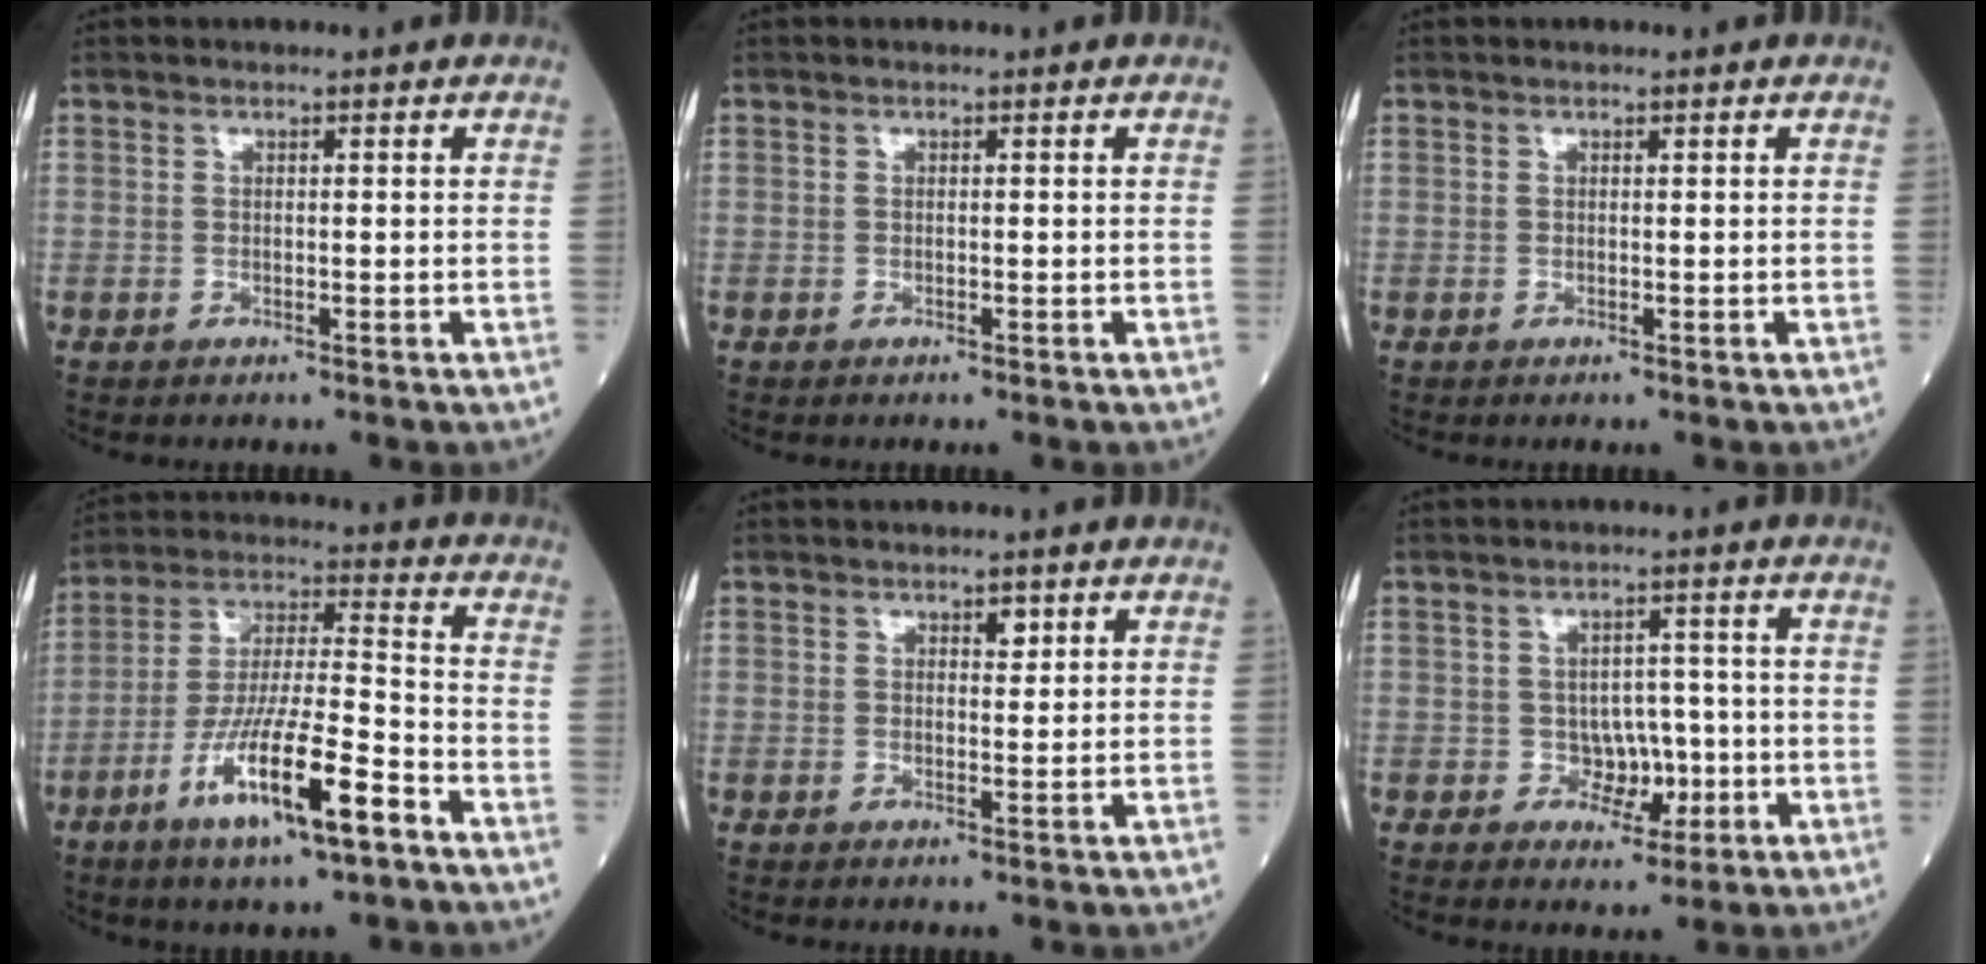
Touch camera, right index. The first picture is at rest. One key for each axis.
{"total": 0.0}
{"total": 0.0}
{"total": 14.4, "fx": -7.4, "fy": 1.6, "fz": 12.3, "tx": -0.230, "ty": -0.015, "tz": -0.133}
{"total": 1.6, "fx": 0.9, "fy": 0.7, "fz": 1.1, "tx": -0.013, "ty": 0.000, "tz": 0.013}
{"total": 4.3, "fx": -0.9, "fy": 3.5, "fz": 2.4, "tx": -0.019, "ty": 0.009, "tz": -0.008}